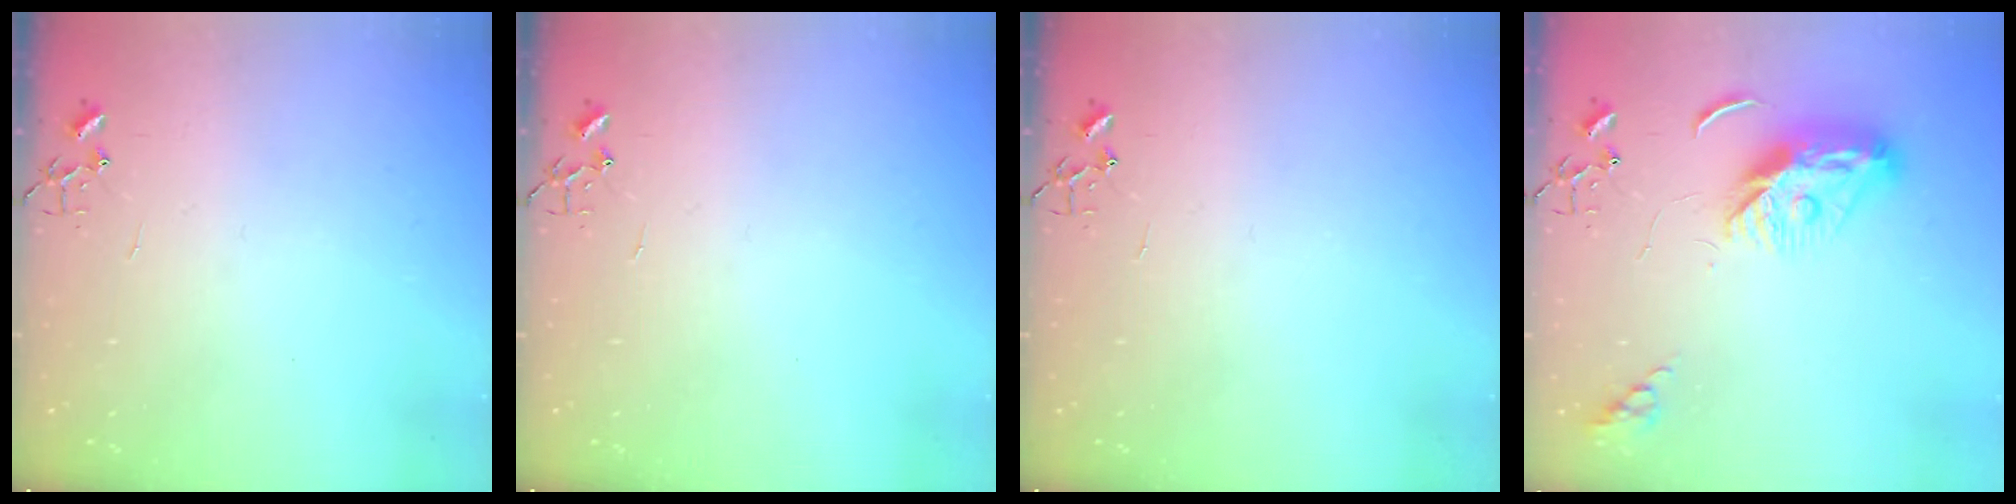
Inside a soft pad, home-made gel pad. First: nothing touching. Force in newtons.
{"total": 0.0}
{"total": 0.0}
{"total": 9.5, "press": 9.5, "slide": 0.5}